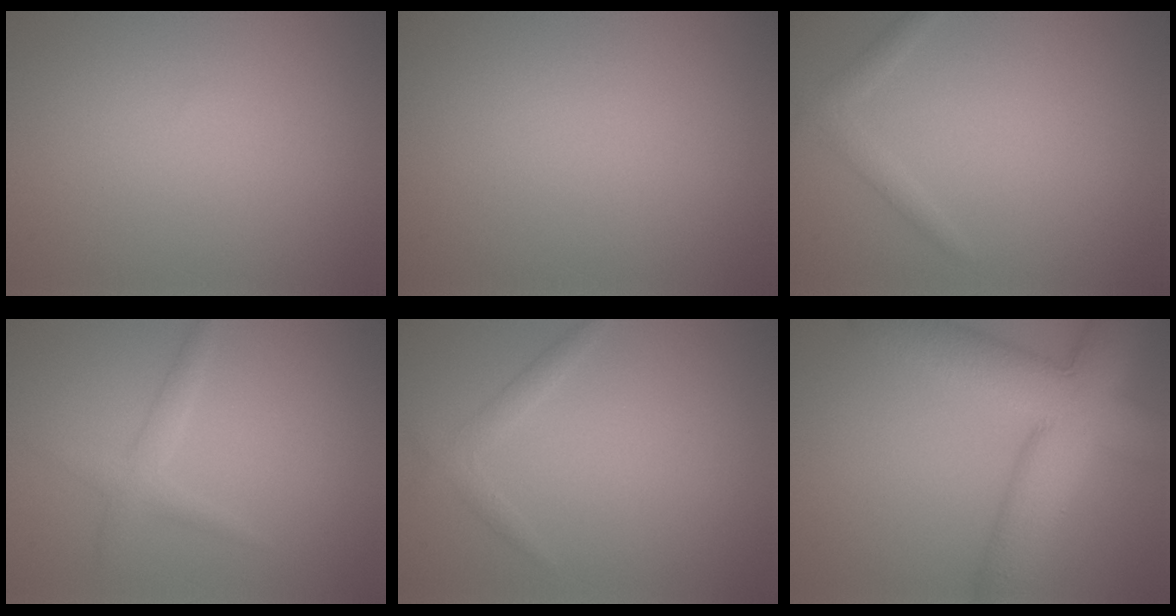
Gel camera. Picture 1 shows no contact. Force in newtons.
{"total": 0.0}
{"total": 1.4, "press": 1.4, "slide": 0.1}
{"total": 1.7, "press": 1.7, "slide": 0.1}
{"total": 1.3, "press": 1.3, "slide": 0.1}
{"total": 10.8, "press": 10.7, "slide": 0.8}